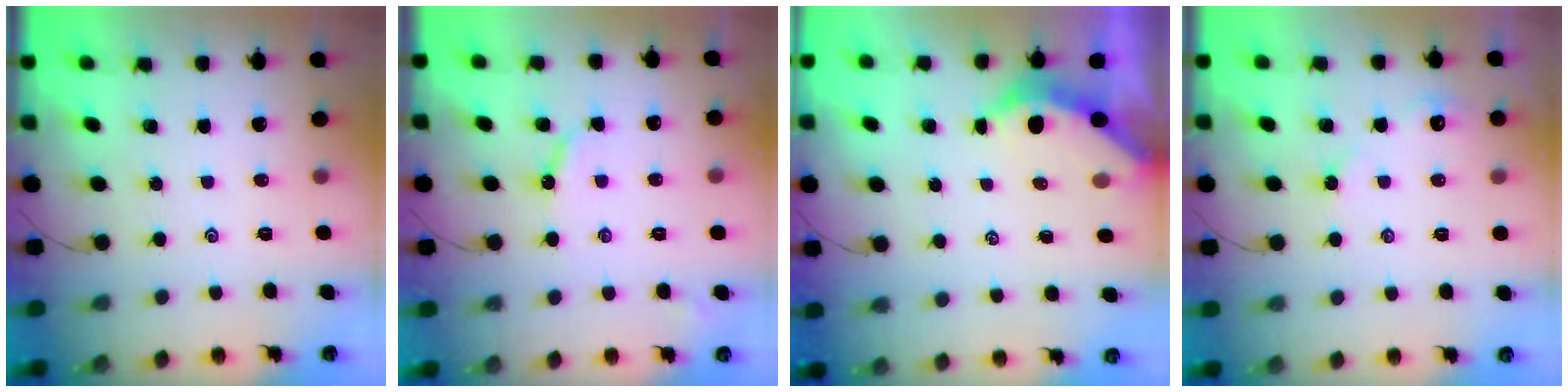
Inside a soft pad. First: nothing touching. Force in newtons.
{"total": 5.1, "press": 5.1, "slide": 0.5}
{"total": 3.6, "press": 3.6, "slide": 0.3}
{"total": 3.9, "press": 3.9, "slide": 0.4}